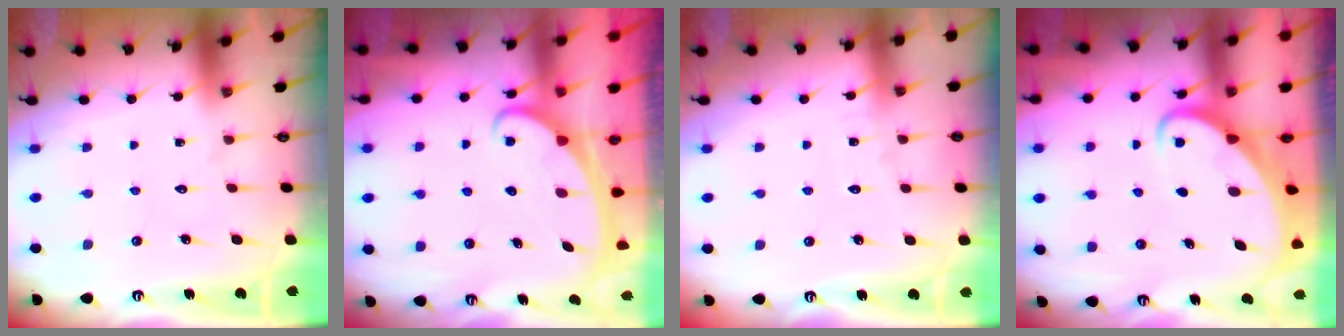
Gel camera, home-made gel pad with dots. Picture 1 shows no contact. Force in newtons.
{"total": 2.3, "press": 2.3, "slide": 0.3}
{"total": 2.9, "press": 2.9, "slide": 0.3}
{"total": 3.0, "press": 3.0, "slide": 0.2}